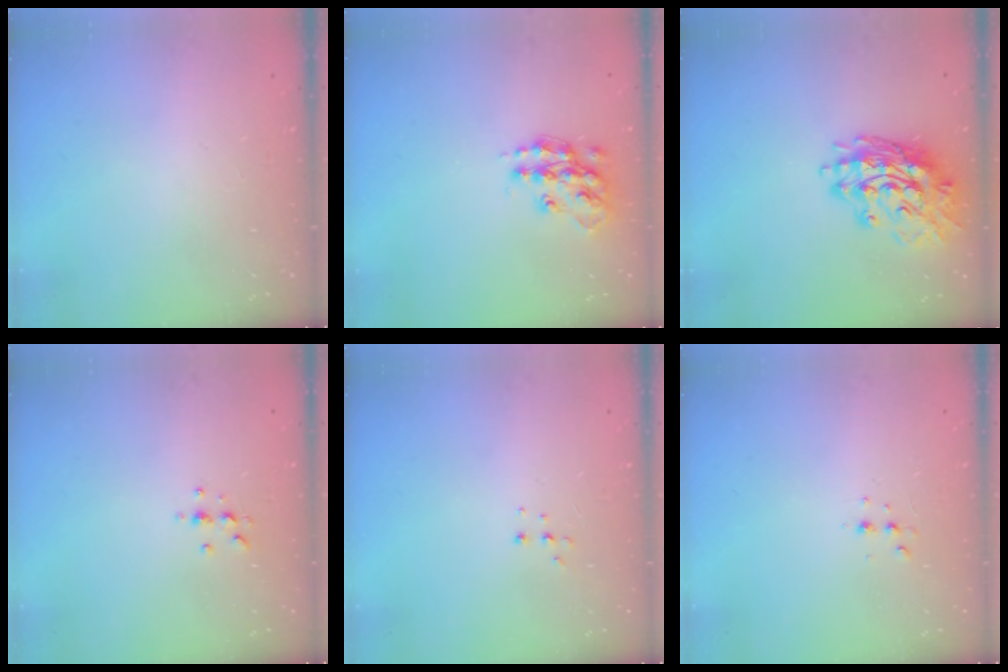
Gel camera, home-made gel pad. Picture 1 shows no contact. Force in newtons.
{"total": 13.4, "press": 13.4, "slide": 0.9}
{"total": 16.9, "press": 16.8, "slide": 1.2}
{"total": 3.8, "press": 3.7, "slide": 0.4}
{"total": 5.0, "press": 4.9, "slide": 0.9}
{"total": 3.5, "press": 3.4, "slide": 0.5}